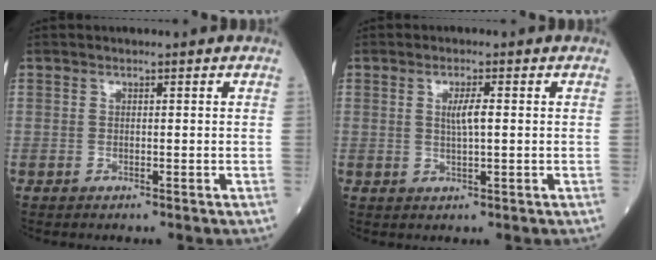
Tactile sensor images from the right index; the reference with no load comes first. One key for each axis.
{"total": 2.7, "fx": 0.4, "fy": 0.2, "fz": 2.7, "tx": -0.051, "ty": -0.002, "tz": 0.007}